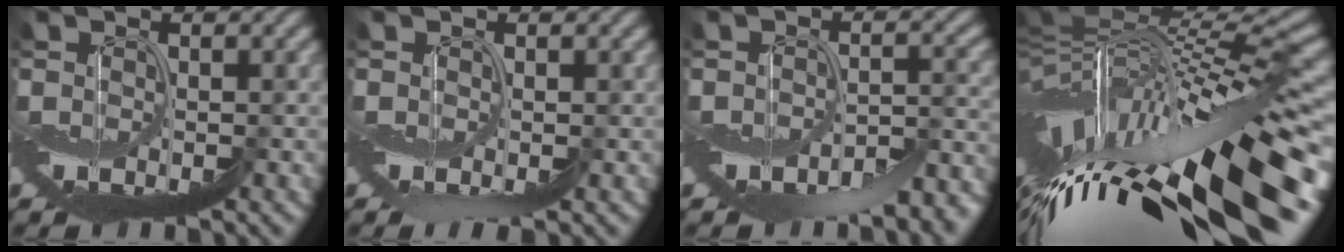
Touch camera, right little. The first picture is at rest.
{"total": 1.0, "force": [-0.5, 0.2, 0.9], "torque": [-0.014, -0.002, -0.011]}
{"total": 6.9, "force": [-4.3, 2.6, 4.8], "torque": [-0.068, -0.009, -0.064]}
{"total": 15.7, "force": [-2.8, 6.7, 13.9], "torque": [-0.252, -0.011, -0.036]}